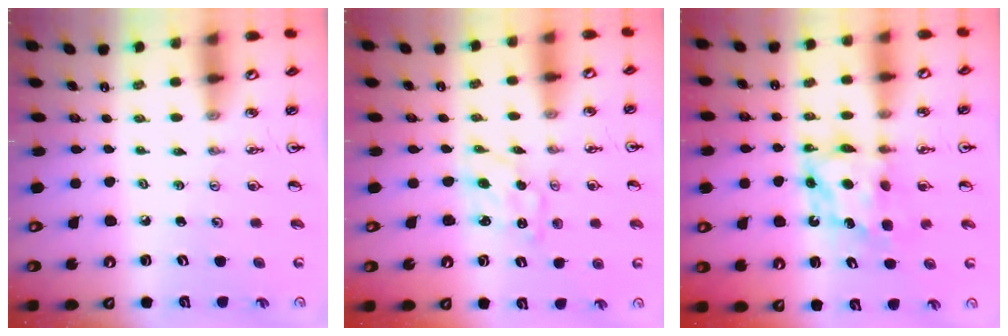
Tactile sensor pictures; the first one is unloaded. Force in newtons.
{"total": 2.0, "press": 2.0, "slide": 0.2}
{"total": 6.7, "press": 6.7, "slide": 0.5}